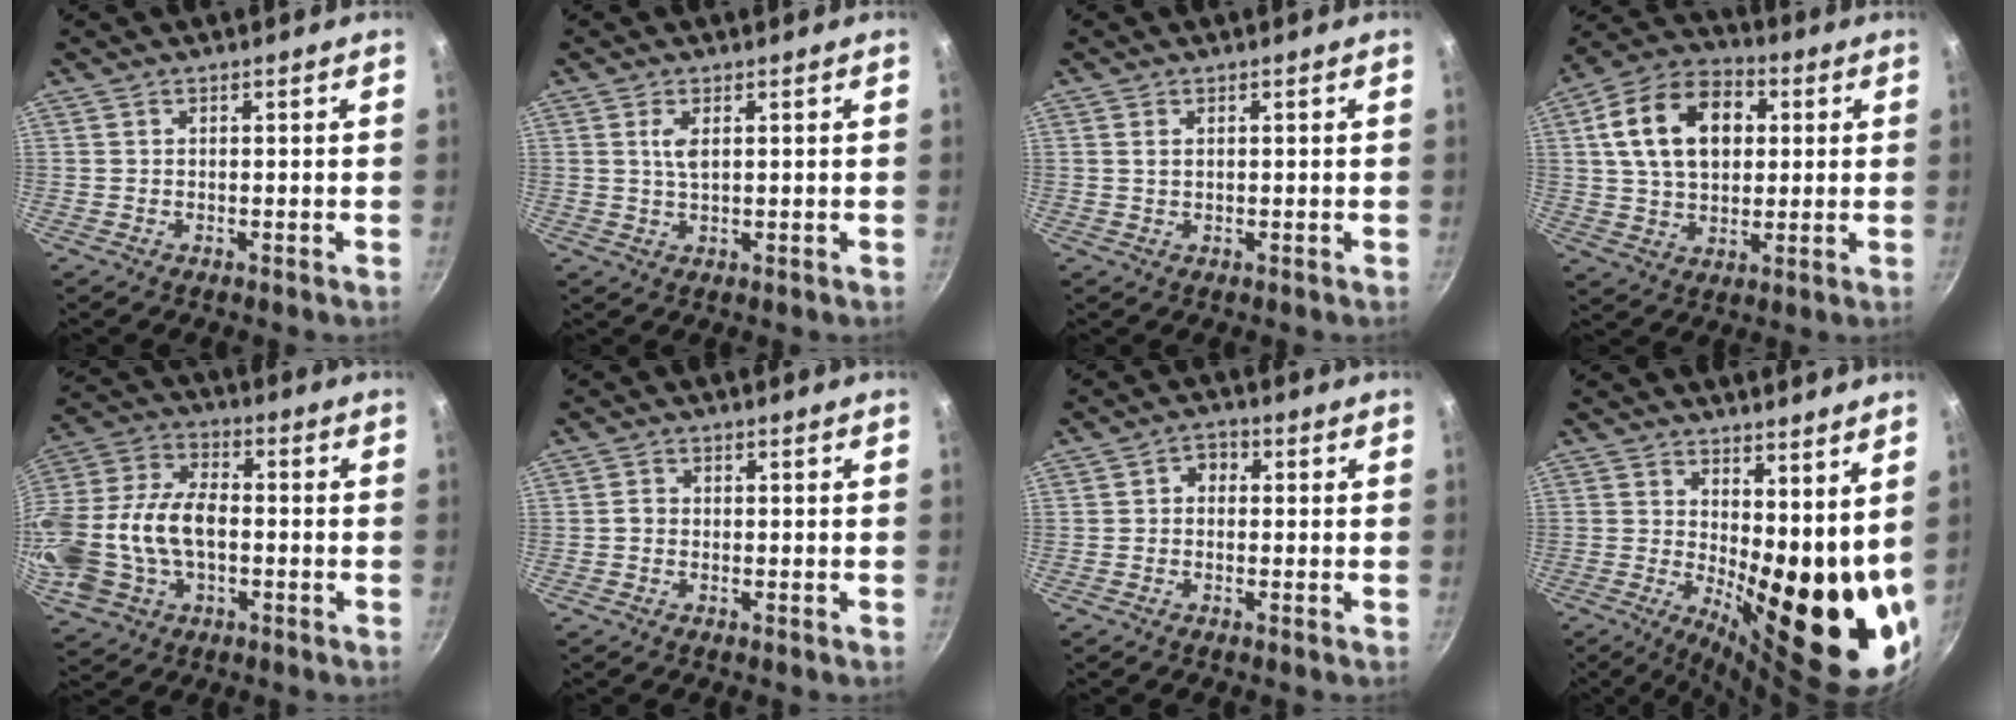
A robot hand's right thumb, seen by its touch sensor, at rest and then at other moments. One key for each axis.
{"total": 2.8, "fx": 0.9, "fy": 1.2, "fz": 2.4, "tx": -0.045, "ty": -0.004, "tz": 0.018}
{"total": 1.2, "fx": 0.4, "fy": 0.7, "fz": 0.9, "tx": -0.016, "ty": 0.002, "tz": 0.007}
{"total": 17.1, "fx": 3.8, "fy": 11.8, "fz": 11.8, "tx": -0.177, "ty": 0.016, "tz": 0.052}
{"total": 19.9, "fx": -2.2, "fy": 13.0, "fz": 15.0, "tx": -0.313, "ty": 0.034, "tz": -0.040}
{"total": 1.3, "fx": -0.4, "fy": 1.1, "fz": 0.6, "tx": -0.006, "ty": 0.008, "tz": -0.008}
{"total": 2.9, "fx": 0.0, "fy": 2.4, "fz": 1.6, "tx": -0.016, "ty": 0.008, "tz": -0.010}
{"total": 17.7, "fx": 3.8, "fy": 6.8, "fz": 15.8, "tx": -0.178, "ty": -0.056, "tz": 0.068}